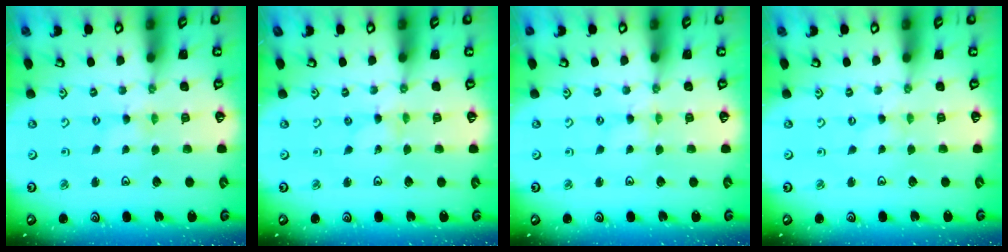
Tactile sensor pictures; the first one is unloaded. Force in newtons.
{"total": 0.0}
{"total": 0.6, "press": 0.6, "slide": 0.1}
{"total": 0.0}